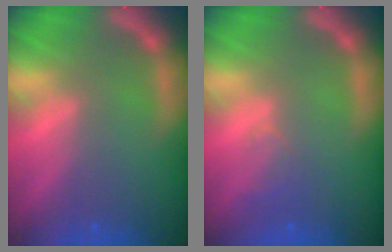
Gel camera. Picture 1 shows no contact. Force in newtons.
{"total": 1.5}